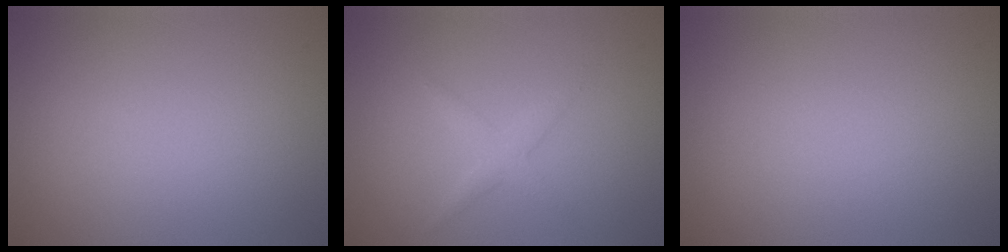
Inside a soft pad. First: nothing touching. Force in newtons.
{"total": 1.6, "press": 1.6, "slide": 0.1}
{"total": 0.0}